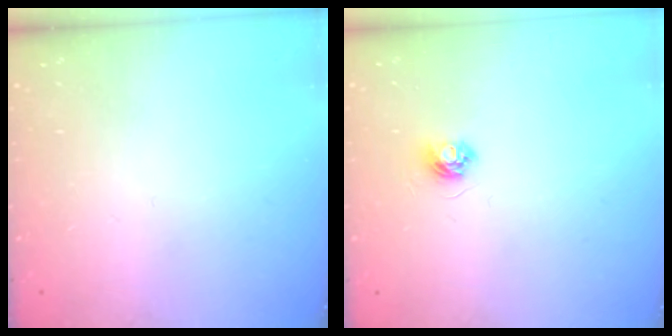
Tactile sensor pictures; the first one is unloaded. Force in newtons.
{"total": 3.6, "press": 3.6, "slide": 0.5}